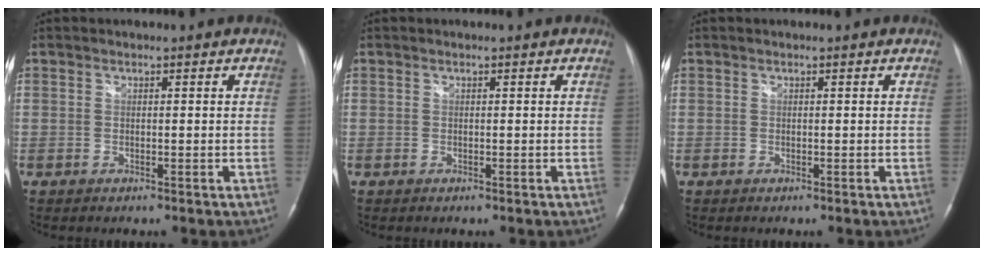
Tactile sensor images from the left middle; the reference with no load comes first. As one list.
[{"total": 0.0}, {"total": 0.0}]